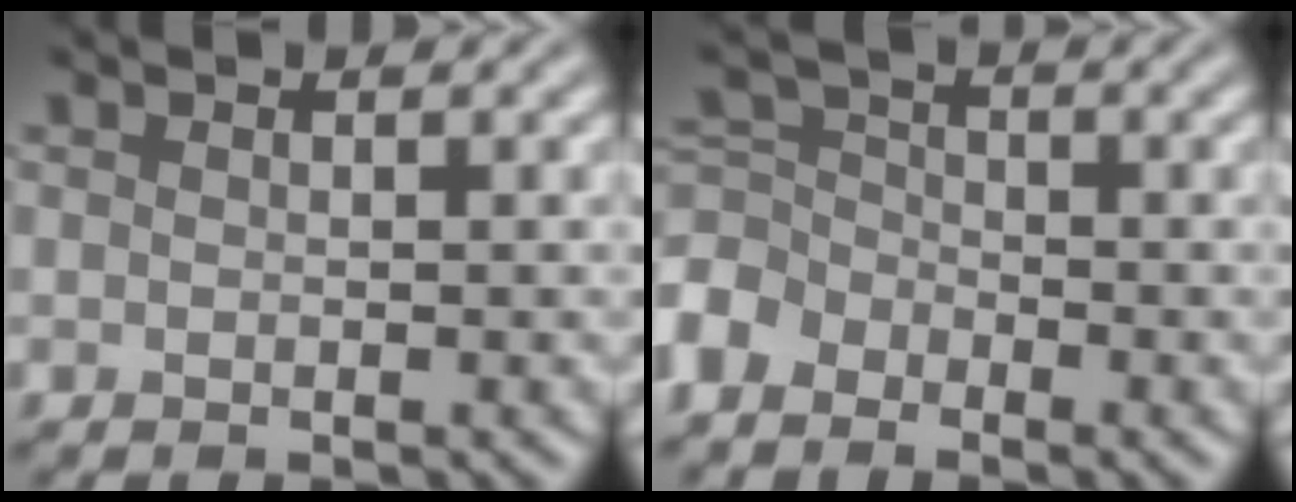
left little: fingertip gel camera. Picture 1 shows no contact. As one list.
[{"total": 3.7, "force": [-2.7, 2.3, 0.9], "torque": [-0.027, 0.005, -0.071]}]